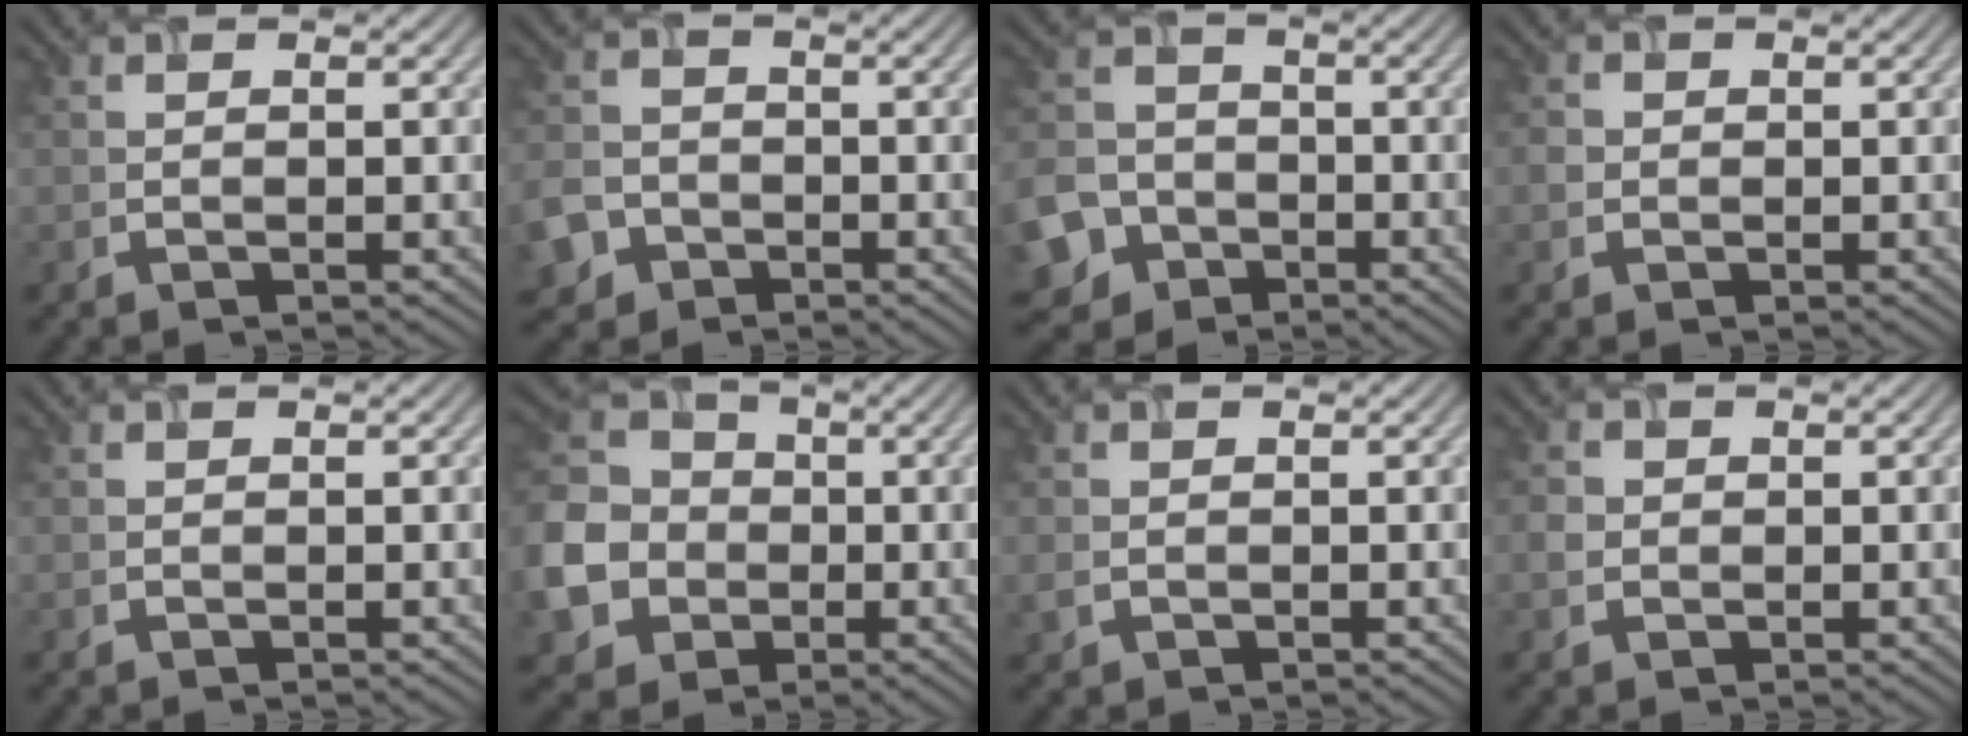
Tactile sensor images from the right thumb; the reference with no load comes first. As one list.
[{"total": 5.4, "force": [-2.7, 4.2, 1.9], "torque": [-0.060, -0.010, -0.063]}, {"total": 9.0, "force": [-4.2, 7.3, 3.2], "torque": [-0.096, -0.032, -0.102]}, {"total": 1.2, "force": [-0.1, 1.2, 0.4], "torque": [-0.008, -0.002, -0.007]}, {"total": 0.0}, {"total": 12.5, "force": [-2.5, 10.8, 5.7], "torque": [-0.189, -0.033, -0.067]}, {"total": 1.3, "force": [-0.2, 1.2, 0.6], "torque": [-0.017, -0.005, -0.005]}, {"total": 1.5, "force": [-0.1, 1.5, 0.5], "torque": [-0.014, -0.001, -0.006]}]